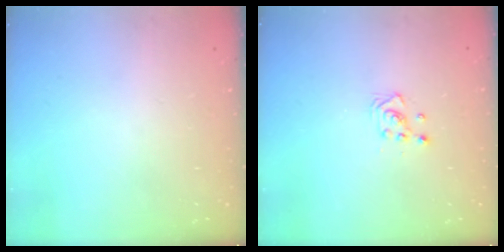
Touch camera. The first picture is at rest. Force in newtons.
{"total": 3.1, "press": 3.1, "slide": 0.3}